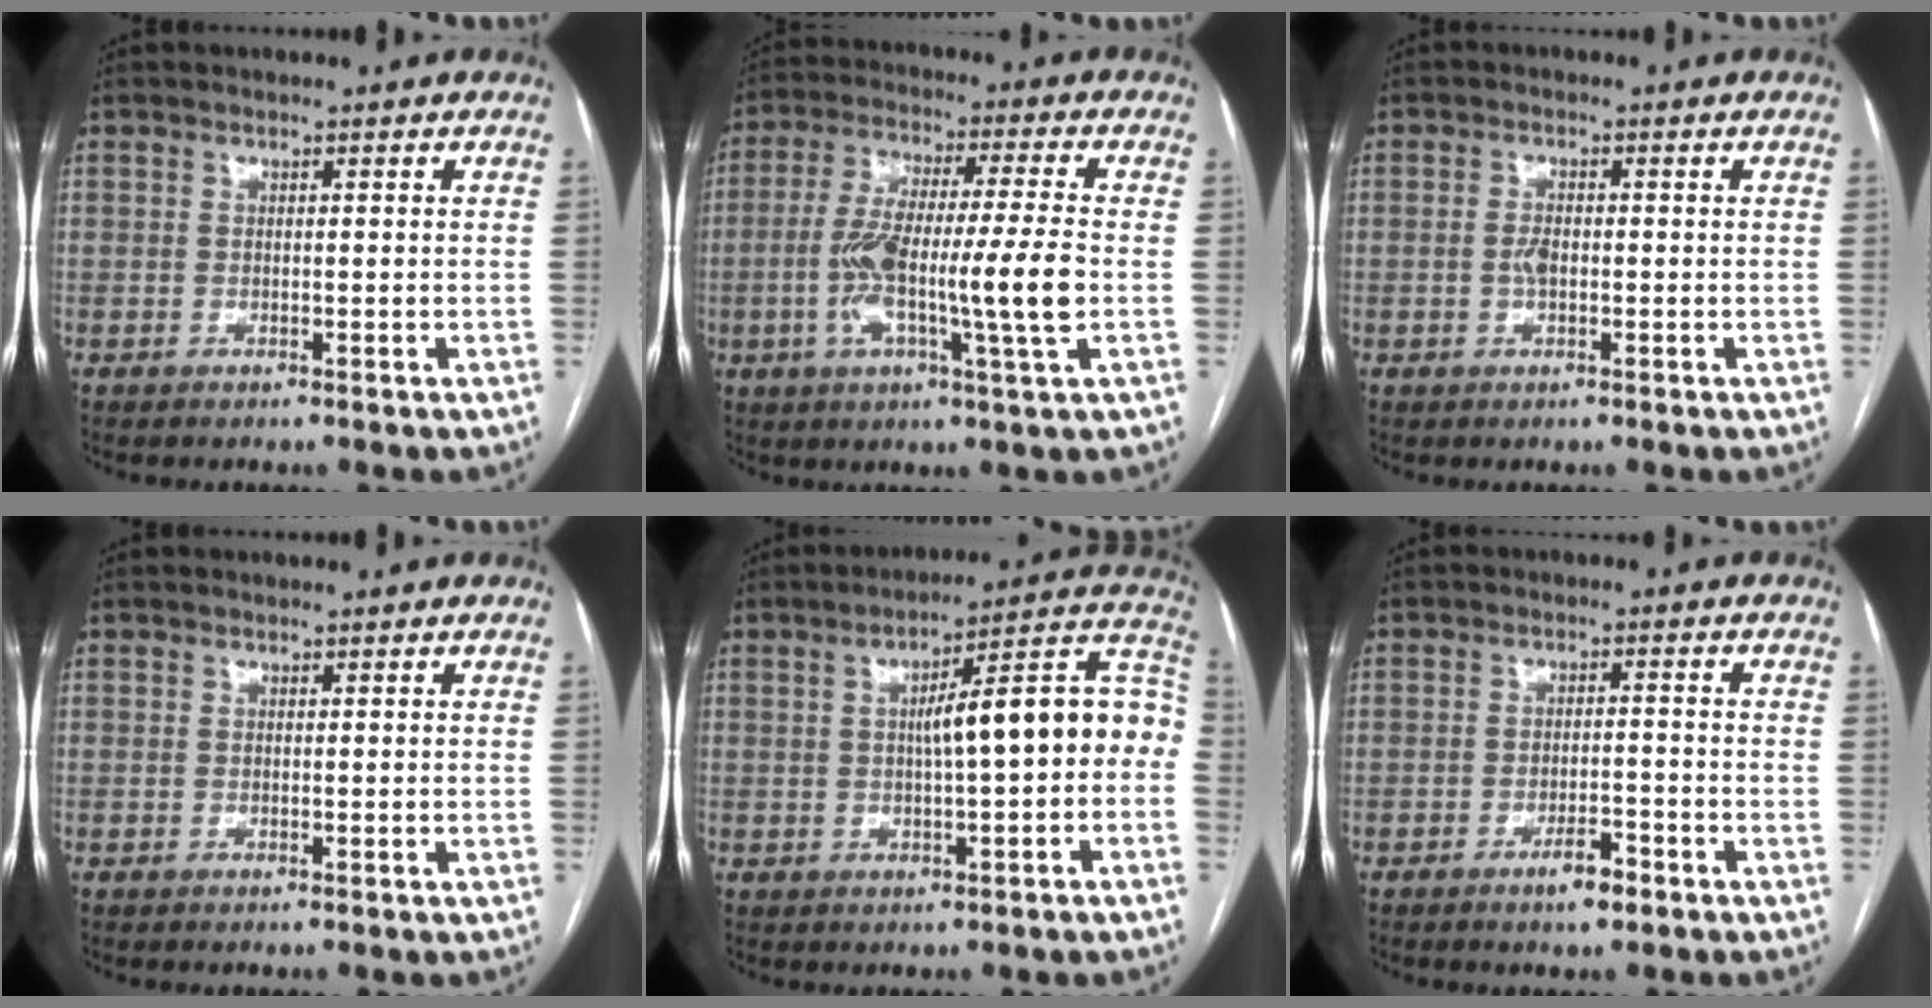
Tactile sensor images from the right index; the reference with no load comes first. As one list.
[{"total": 14.2, "force": [-2.4, 0.5, 14.0], "torque": [-0.263, 0.001, -0.049]}, {"total": 2.2, "force": [-0.3, 1.0, 1.9], "torque": [-0.040, 0.002, -0.006]}, {"total": 0.0}, {"total": 14.3, "force": [0.0, 2.7, 14.0], "torque": [-0.189, 0.053, 0.002]}, {"total": 3.6, "force": [-2.5, 1.1, 2.5], "torque": [-0.037, 0.004, -0.040]}]